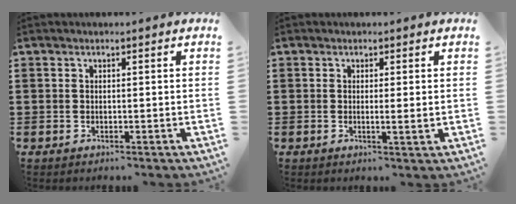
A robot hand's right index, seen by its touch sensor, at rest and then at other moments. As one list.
[{"total": 1.6, "force": [0.0, -0.1, 1.6], "torque": [-0.029, -0.006, -0.001]}]